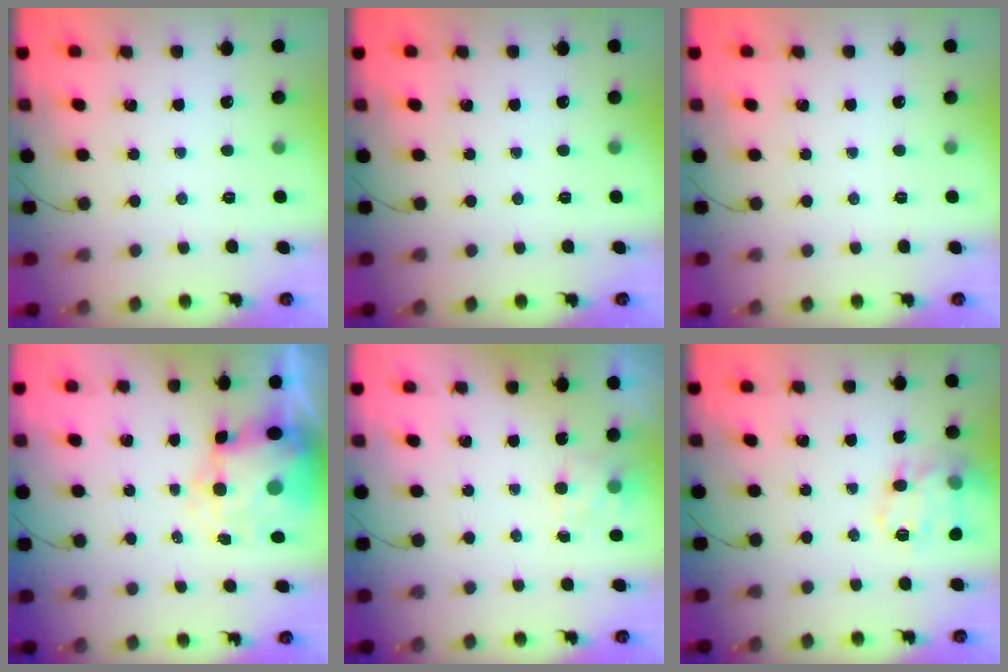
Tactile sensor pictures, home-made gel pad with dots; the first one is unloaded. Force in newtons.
{"total": 0.0}
{"total": 0.0}
{"total": 7.7, "press": 7.4, "slide": 2.1}
{"total": 4.7, "press": 4.5, "slide": 1.3}
{"total": 15.1, "press": 15.1, "slide": 1.2}